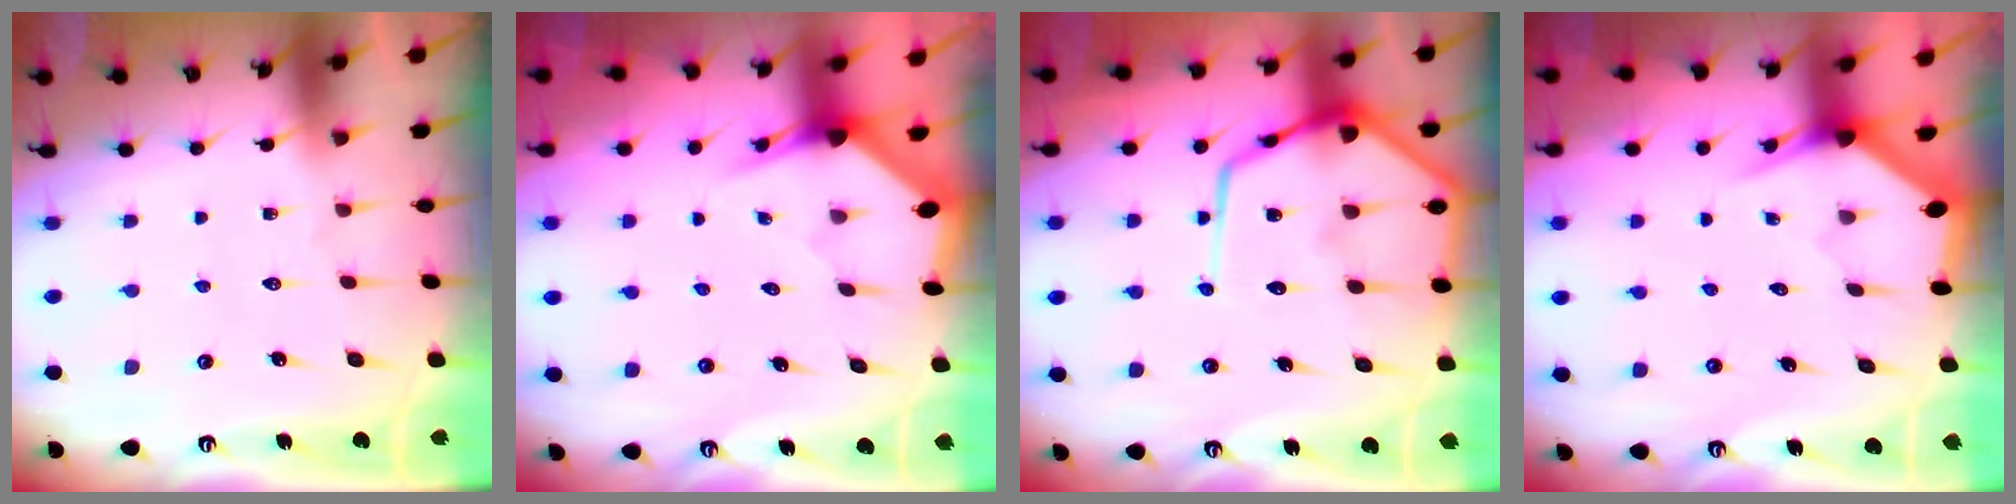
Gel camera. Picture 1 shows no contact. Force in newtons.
{"total": 2.8, "press": 2.8, "slide": 0.1}
{"total": 15.2, "press": 15.1, "slide": 1.6}
{"total": 3.2, "press": 3.2, "slide": 0.1}